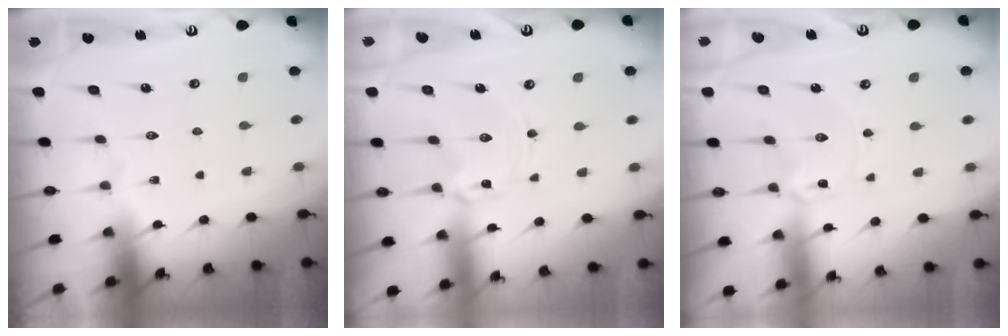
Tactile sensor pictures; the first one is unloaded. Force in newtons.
{"total": 0.9, "press": 0.9, "slide": 0.1}
{"total": 1.9, "press": 1.9, "slide": 0.4}